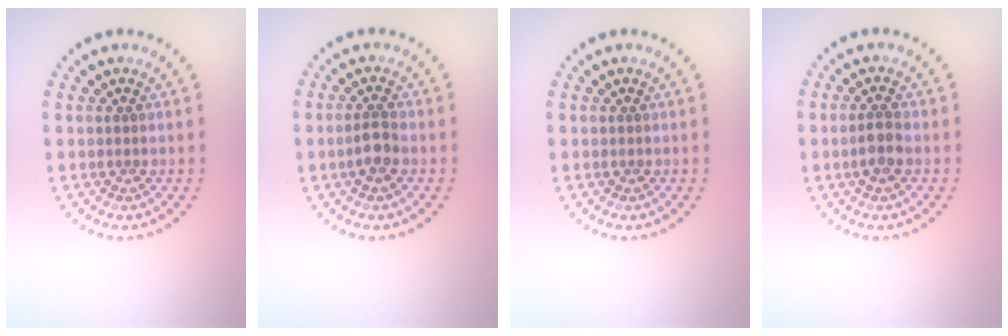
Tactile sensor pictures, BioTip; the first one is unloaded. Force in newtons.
{"total": 1.9, "press": 1.7, "slide": 0.7}
{"total": 0.0}
{"total": 1.8, "press": 1.7, "slide": 0.4}